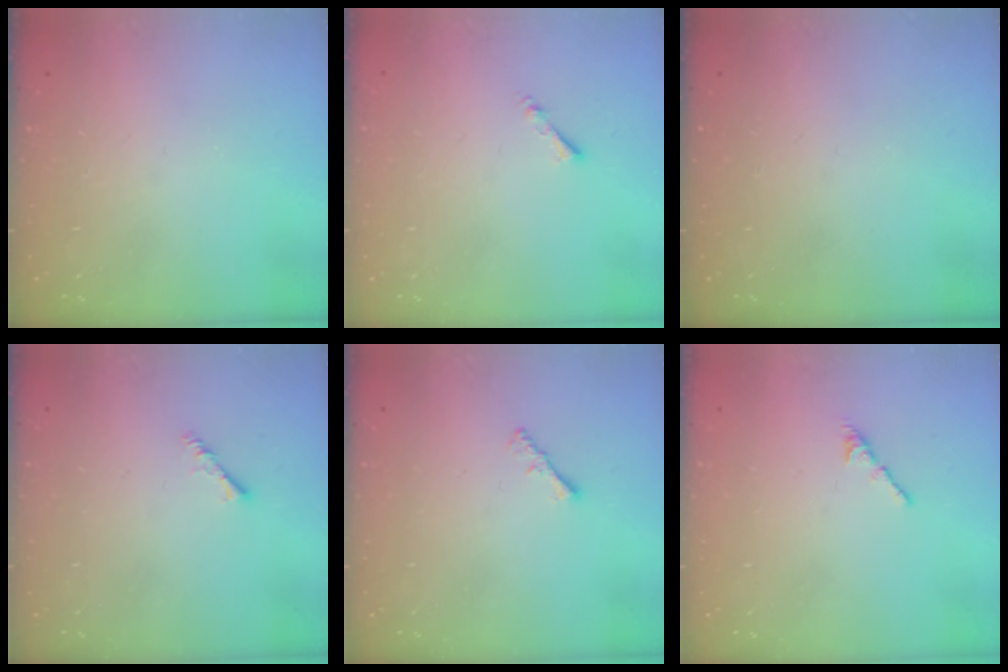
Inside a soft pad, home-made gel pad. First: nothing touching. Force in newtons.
{"total": 1.3, "press": 1.2, "slide": 0.3}
{"total": 0.0}
{"total": 1.9, "press": 1.9, "slide": 0.4}
{"total": 1.3, "press": 1.3, "slide": 0.4}
{"total": 2.7, "press": 2.6, "slide": 0.8}